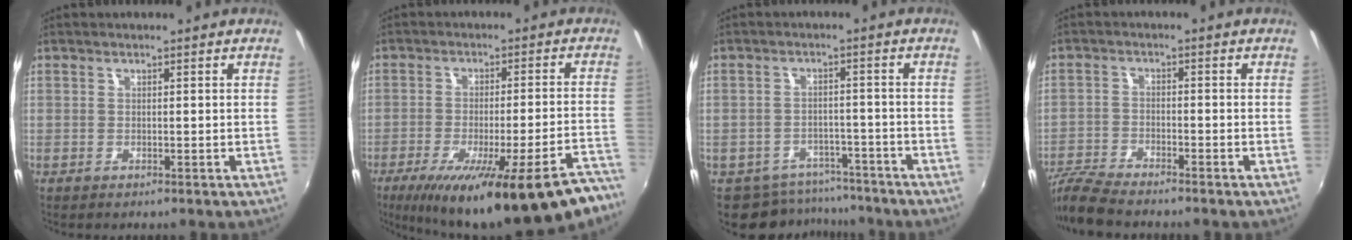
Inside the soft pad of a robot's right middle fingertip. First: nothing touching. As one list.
[{"total": 24.7, "force": [-19.0, 4.1, 15.3], "torque": [-0.228, -0.051, -0.261]}, {"total": 8.2, "force": [-7.1, 4.1, 0.7], "torque": [-0.018, 0.017, -0.092]}, {"total": 7.7, "force": [-7.0, 0.7, 2.9], "torque": [-0.083, -0.017, -0.140]}]